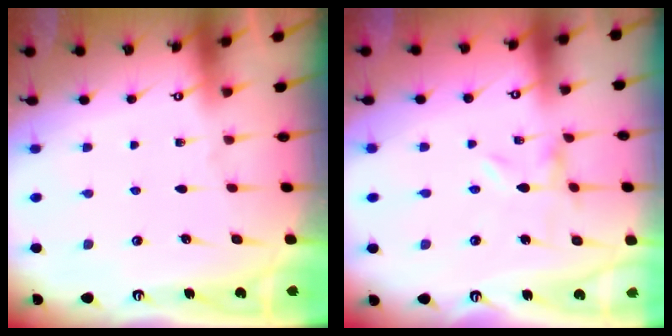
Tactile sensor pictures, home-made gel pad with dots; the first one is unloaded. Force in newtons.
{"total": 0.0}